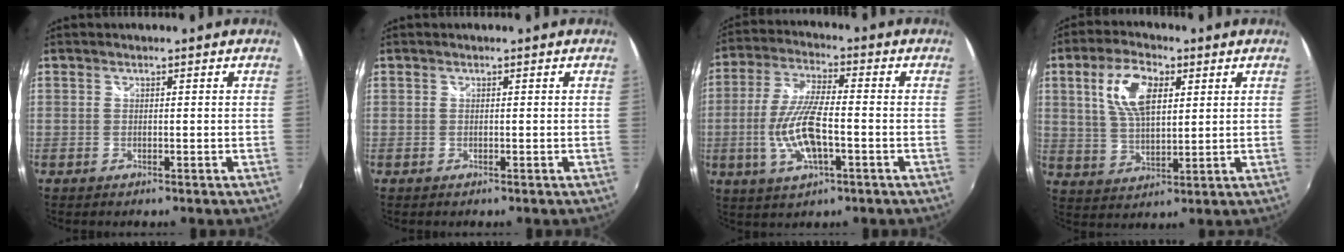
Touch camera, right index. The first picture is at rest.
{"total": 0.0}
{"total": 11.9, "force": [-2.9, 3.8, 10.8], "torque": [-0.223, -0.004, -0.055]}
{"total": 10.4, "force": [3.7, 5.0, 8.3], "torque": [-0.162, 0.013, 0.073]}